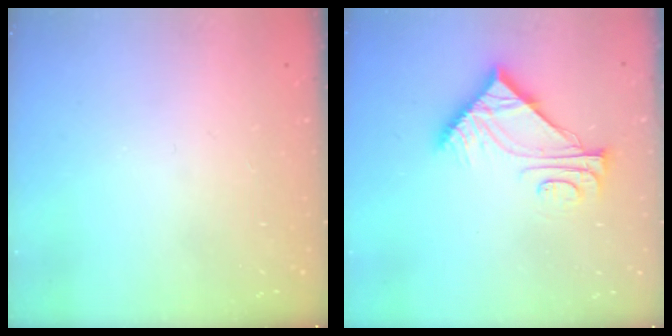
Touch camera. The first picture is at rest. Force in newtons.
{"total": 9.8, "press": 9.8, "slide": 0.4}